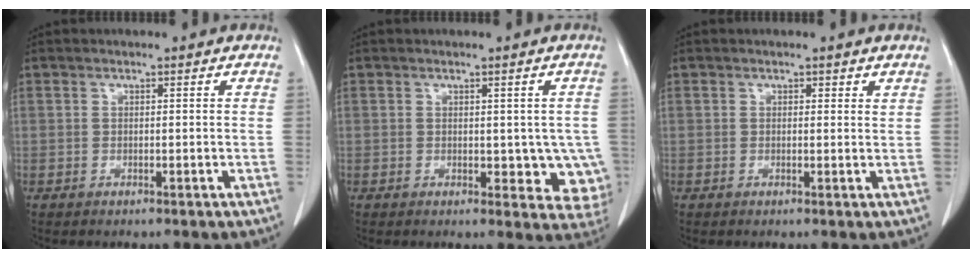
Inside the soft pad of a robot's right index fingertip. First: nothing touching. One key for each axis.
{"total": 6.4, "fx": -0.3, "fy": 3.7, "fz": 5.2, "tx": -0.029, "ty": -0.004, "tz": 0.001}
{"total": 0.7, "fx": 0.5, "fy": 0.4, "fz": 0.3, "tx": 0.000, "ty": -0.002, "tz": 0.003}